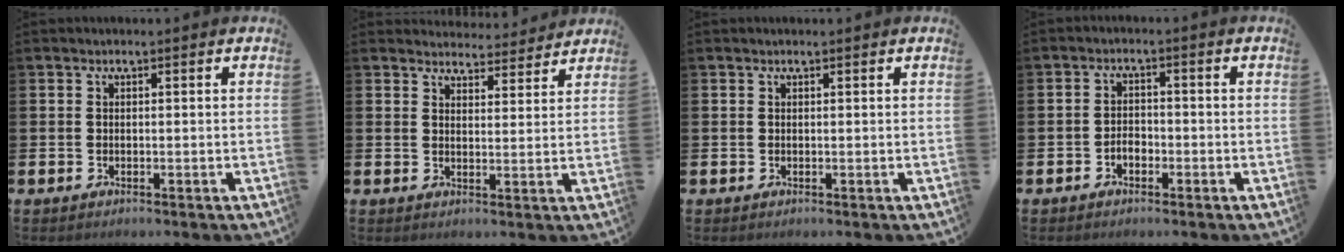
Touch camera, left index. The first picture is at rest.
{"total": 3.9, "force": [3.9, 0.8, -0.1], "torque": [0.007, -0.030, 0.066]}
{"total": 0.0}
{"total": 2.0, "force": [-1.0, 1.3, 1.0], "torque": [-0.015, 0.003, -0.024]}